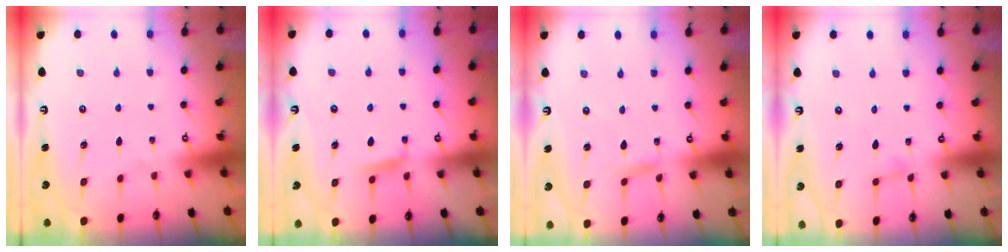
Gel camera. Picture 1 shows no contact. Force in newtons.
{"total": 5.2, "press": 5.2, "slide": 0.7}
{"total": 2.7, "press": 2.7, "slide": 0.2}
{"total": 2.3, "press": 2.3, "slide": 0.2}